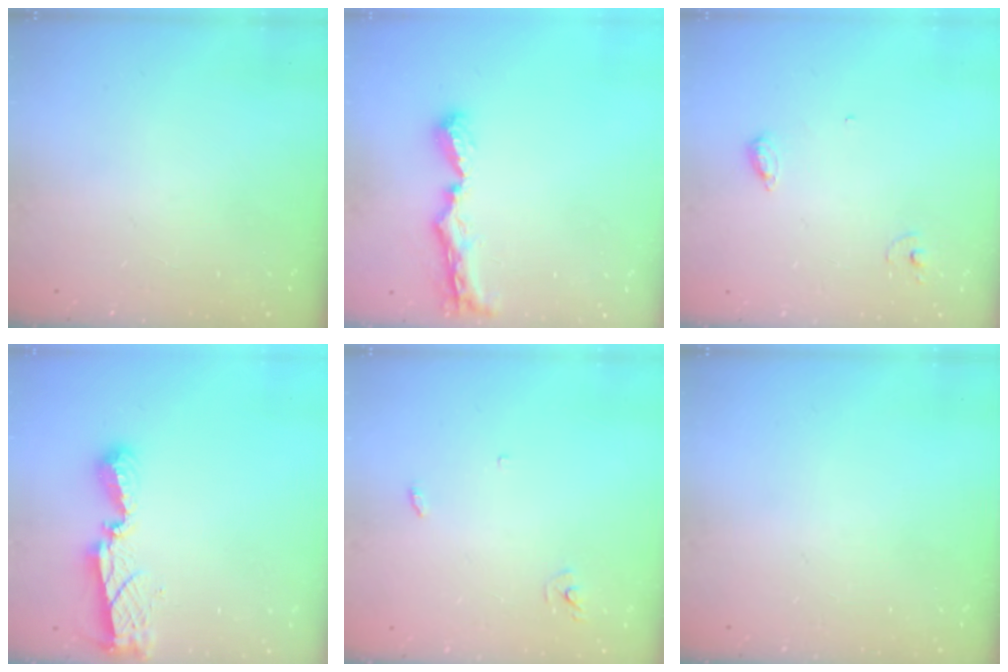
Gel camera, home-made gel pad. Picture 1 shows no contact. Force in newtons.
{"total": 8.6, "press": 8.5, "slide": 0.8}
{"total": 6.4, "press": 6.4, "slide": 0.5}
{"total": 7.9, "press": 7.9, "slide": 0.3}
{"total": 2.9, "press": 2.9, "slide": 0.2}
{"total": 0.0}